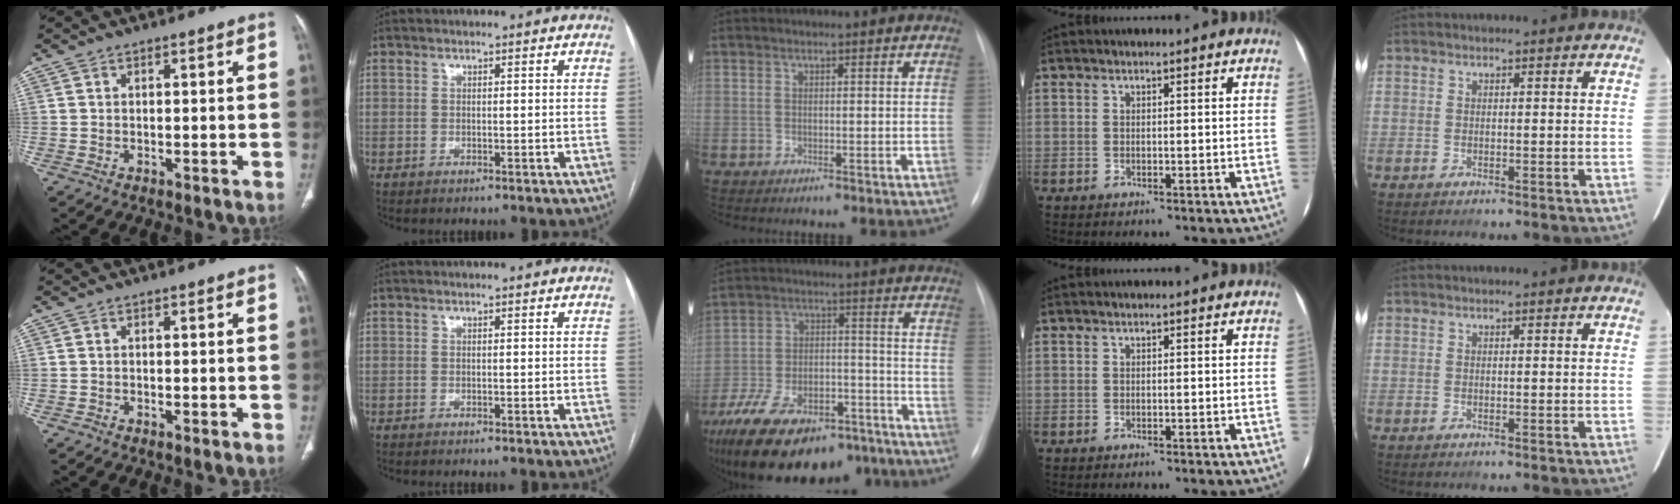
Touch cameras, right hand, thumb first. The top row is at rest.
{"middle": {"total": 26.3, "force": [-19.1, 11.6, 13.8], "torque": [-0.271, -0.004, -0.288]}}